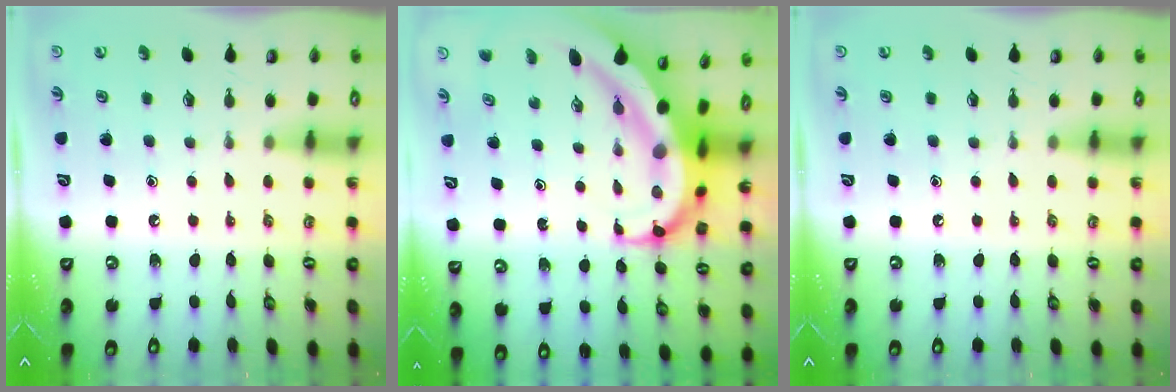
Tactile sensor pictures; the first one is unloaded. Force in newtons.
{"total": 13.6, "press": 13.4, "slide": 2.4}
{"total": 0.0}